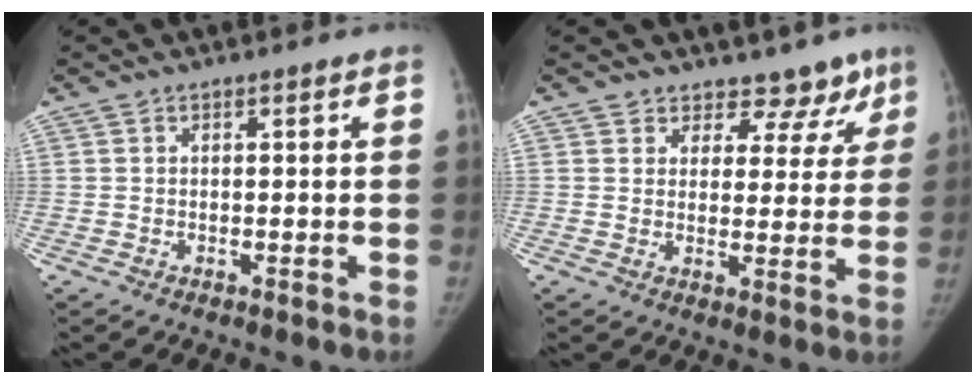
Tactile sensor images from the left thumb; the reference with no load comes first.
{"total": 8.7, "force": [6.8, 5.3, 1.2], "torque": [0.037, -0.031, 0.075]}